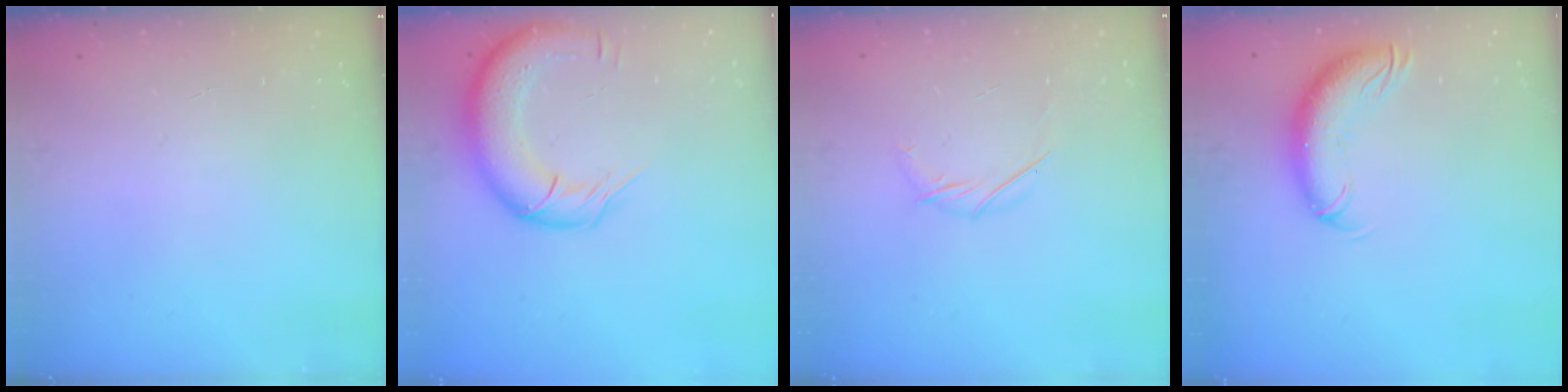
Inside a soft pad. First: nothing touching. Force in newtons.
{"total": 14.0, "press": 13.6, "slide": 3.1}
{"total": 4.8, "press": 4.7, "slide": 1.1}
{"total": 11.2, "press": 10.8, "slide": 2.9}